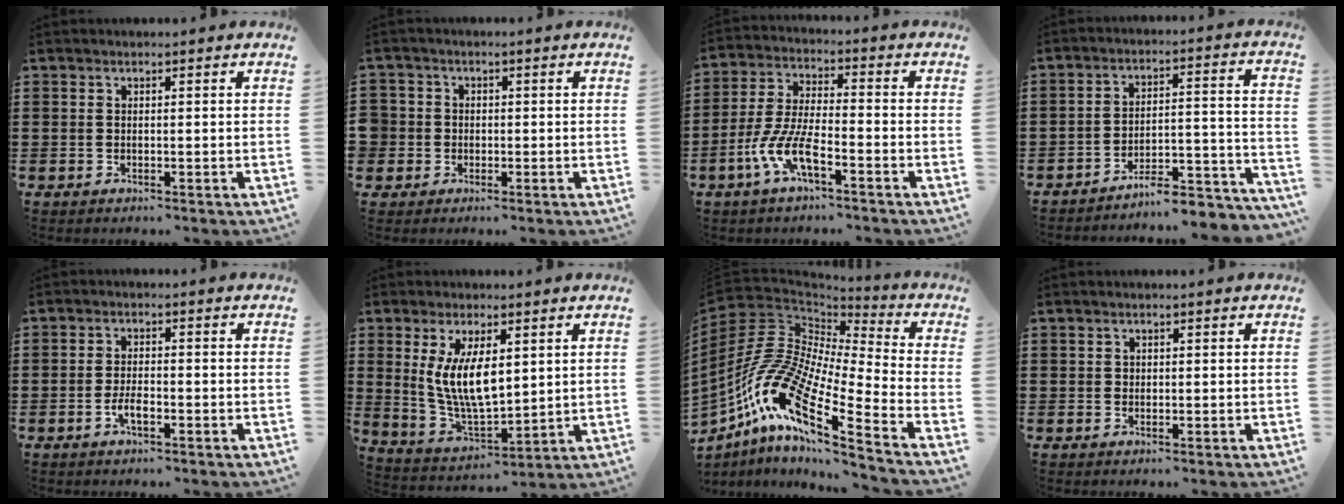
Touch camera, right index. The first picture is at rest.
{"total": 2.6, "force": [-0.8, 2.5, 0.1], "torque": [-0.023, 0.005, -0.024]}
{"total": 8.0, "force": [-4.8, 1.8, 6.2], "torque": [-0.163, -0.018, -0.098]}
{"total": 6.4, "force": [-6.0, 0.7, 2.1], "torque": [-0.030, 0.005, -0.119]}
{"total": 3.1, "force": [-1.7, 0.9, 2.4], "torque": [-0.048, -0.002, -0.033]}
{"total": 8.8, "force": [1.8, 3.6, 7.9], "torque": [-0.167, -0.001, 0.031]}
{"total": 14.4, "force": [-8.2, 4.1, 11.1], "torque": [-0.274, -0.020, -0.177]}
{"total": 0.6, "force": [0.2, 0.6, 0.0], "torque": [-0.002, 0.004, 0.003]}